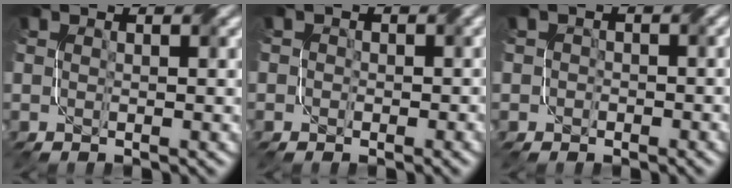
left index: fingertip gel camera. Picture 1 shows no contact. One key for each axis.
{"total": 1.9, "fx": 0.1, "fy": 1.8, "fz": 0.6, "tx": 0.005, "ty": 0.005, "tz": -0.012}
{"total": 1.7, "fx": -0.1, "fy": 1.7, "fz": 0.4, "tx": 0.007, "ty": 0.001, "tz": -0.006}